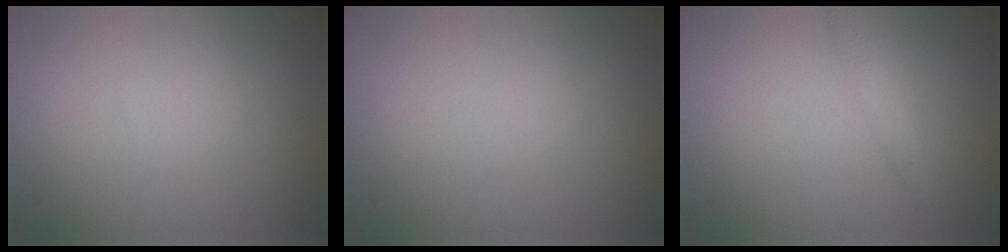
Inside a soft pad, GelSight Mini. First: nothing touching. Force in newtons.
{"total": 0.0}
{"total": 1.2, "press": 1.2, "slide": 0.1}